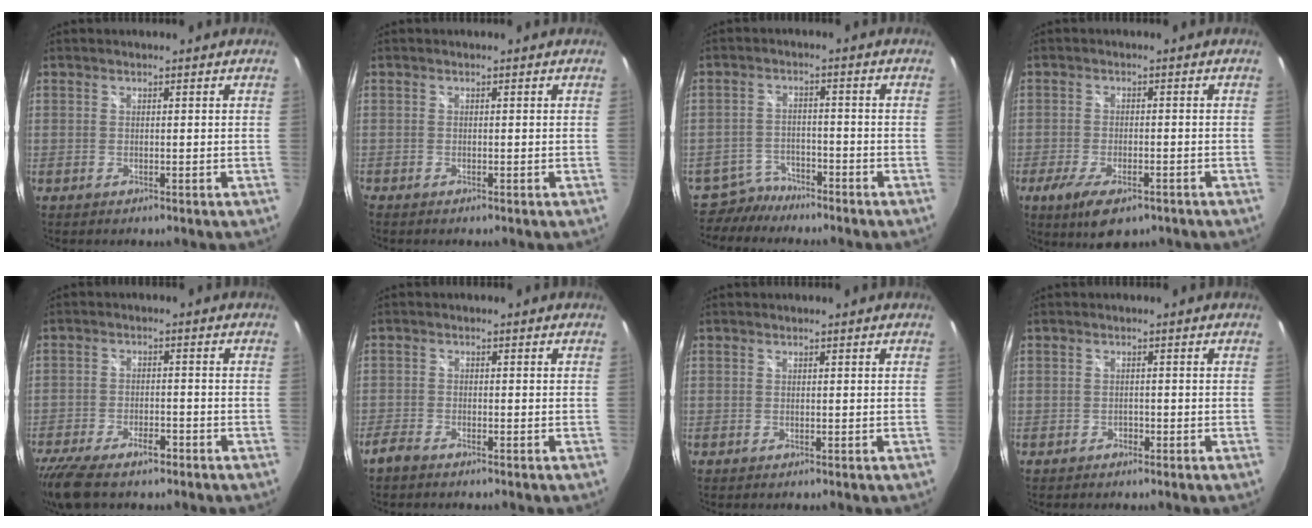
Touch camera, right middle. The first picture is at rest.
{"total": 0.0}
{"total": 5.0, "force": [-4.5, 2.2, -0.1], "torque": [-0.013, 0.009, -0.084]}
{"total": 8.8, "force": [-5.6, 3.3, 6.0], "torque": [-0.131, -0.030, -0.091]}
{"total": 10.5, "force": [-8.1, 3.8, 5.6], "torque": [-0.136, -0.026, -0.139]}
{"total": 2.3, "force": [-2.0, 0.7, 0.8], "torque": [-0.028, -0.003, -0.042]}
{"total": 0.0}
{"total": 1.2, "force": [-0.7, 1.0, -0.1], "torque": [-0.001, 0.004, -0.010]}